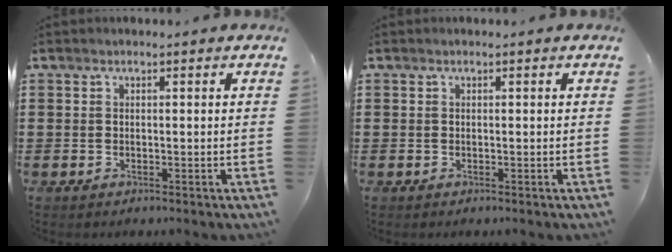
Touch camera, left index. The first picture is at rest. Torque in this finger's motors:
{"motor_torque": [-0.01, -0.01, 0.00, -0.01]}